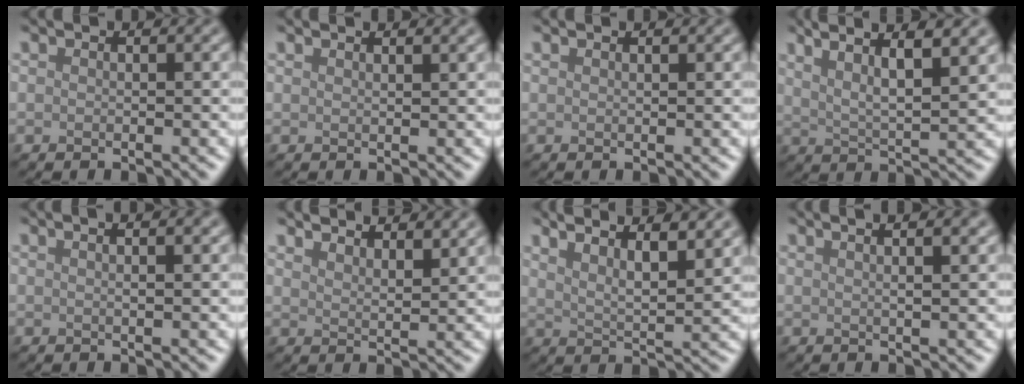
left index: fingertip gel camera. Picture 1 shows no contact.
{"total": 1.5, "force": [1.3, 0.3, 0.6], "torque": [-0.003, 0.002, 0.010]}
{"total": 0.7, "force": [0.6, 0.1, 0.2], "torque": [-0.001, -0.001, 0.007]}
{"total": 8.6, "force": [5.5, 2.3, 6.2], "torque": [-0.079, 0.029, 0.056]}
{"total": 4.1, "force": [1.9, 1.8, 3.1], "torque": [-0.013, 0.020, -0.002]}
{"total": 6.1, "force": [5.3, 1.5, 2.6], "torque": [-0.022, 0.017, 0.055]}
{"total": 8.6, "force": [6.4, 2.4, 5.3], "torque": [-0.049, 0.023, 0.060]}
{"total": 7.2, "force": [3.7, 3.2, 5.3], "torque": [-0.025, 0.053, 0.011]}